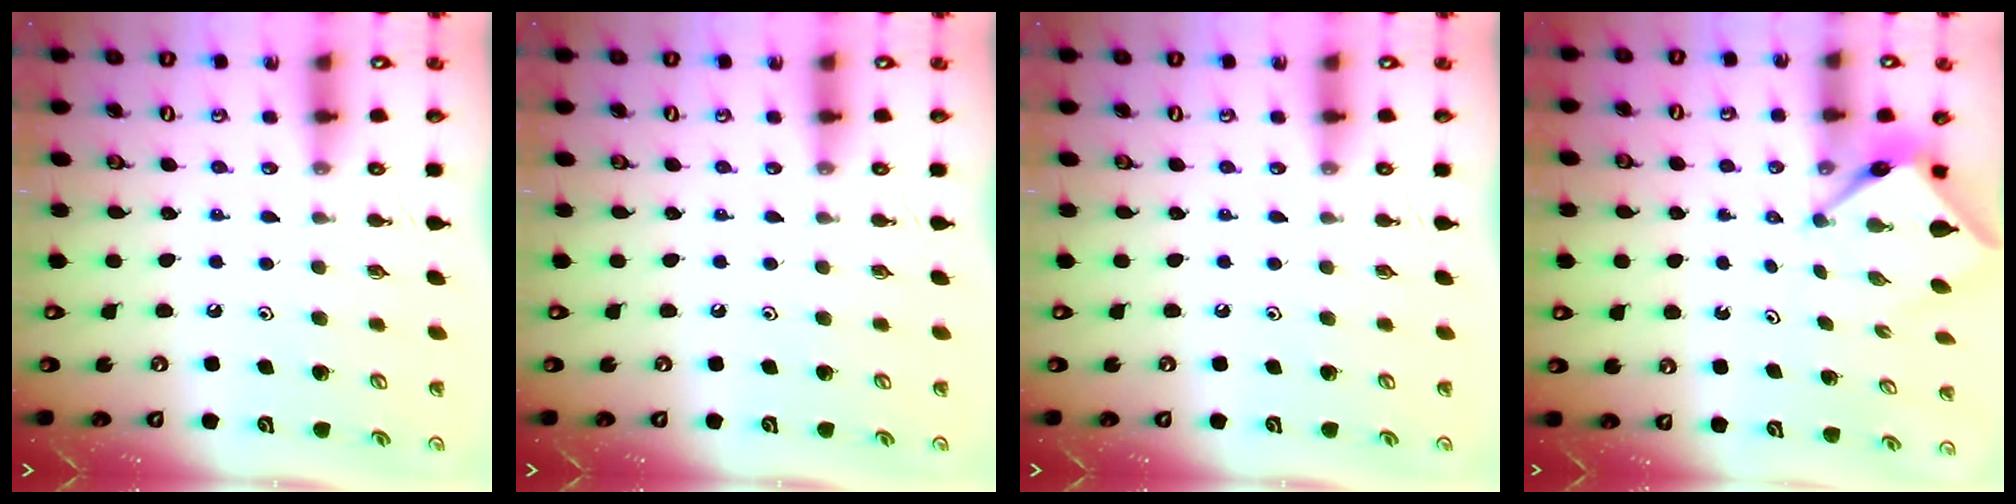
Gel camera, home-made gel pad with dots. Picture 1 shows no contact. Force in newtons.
{"total": 0.0}
{"total": 0.0}
{"total": 3.9, "press": 3.9, "slide": 0.3}